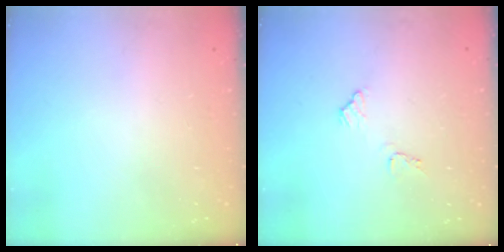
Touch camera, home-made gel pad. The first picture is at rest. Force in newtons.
{"total": 6.8, "press": 6.8, "slide": 0.5}